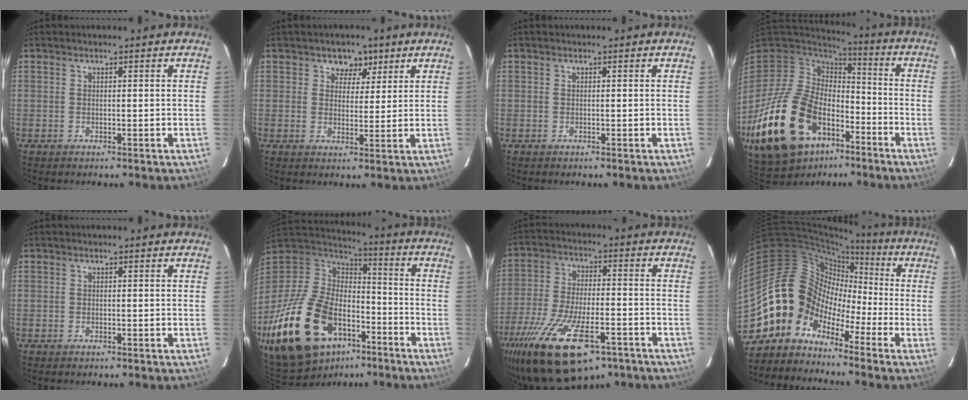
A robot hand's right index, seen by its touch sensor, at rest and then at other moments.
{"total": 4.6, "force": [2.7, 3.6, 1.2], "torque": [-0.005, -0.004, 0.039]}
{"total": 0.0}
{"total": 30.0, "force": [-15.0, 17.8, 18.9], "torque": [-0.414, -0.020, -0.240]}
{"total": 0.0}
{"total": 30.7, "force": [-15.8, 17.8, 19.4], "torque": [-0.423, -0.019, -0.252]}
{"total": 22.4, "force": [-13.9, 8.8, 15.2], "torque": [-0.311, -0.057, -0.229]}
{"total": 10.6, "force": [-6.1, 8.4, 2.1], "torque": [-0.047, 0.046, -0.139]}